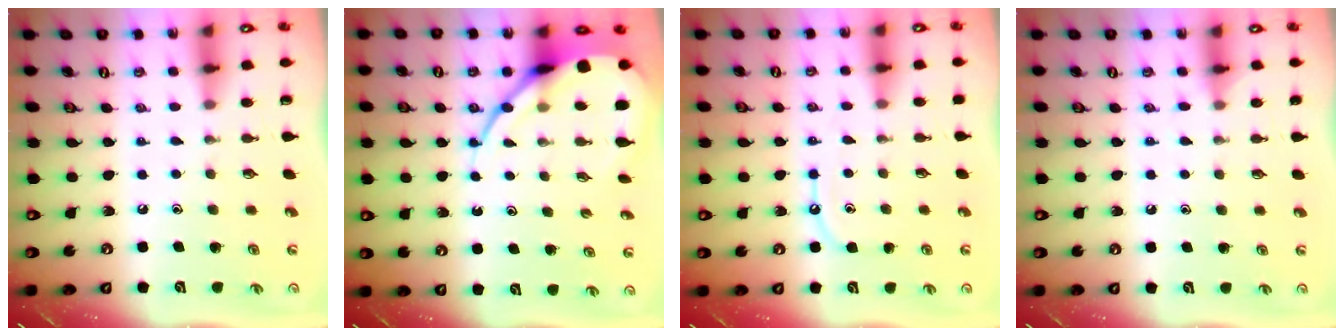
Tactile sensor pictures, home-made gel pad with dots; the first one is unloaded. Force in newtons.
{"total": 11.8, "press": 11.7, "slide": 1.1}
{"total": 6.1, "press": 6.1, "slide": 0.7}
{"total": 4.6, "press": 4.5, "slide": 0.6}